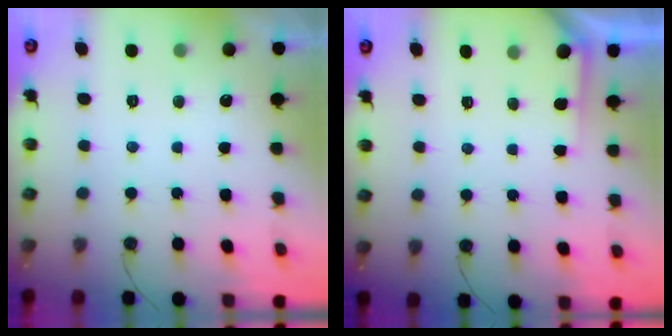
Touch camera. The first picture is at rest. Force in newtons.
{"total": 3.2, "press": 3.2, "slide": 0.2}